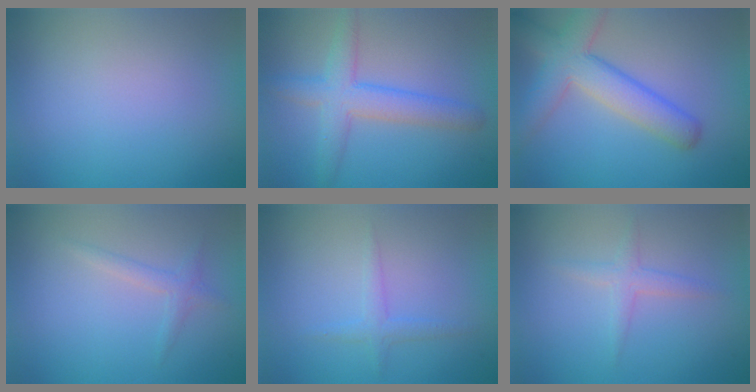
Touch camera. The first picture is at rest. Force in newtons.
{"total": 4.6, "press": 4.6, "slide": 0.1}
{"total": 6.3, "press": 6.3, "slide": 0.4}
{"total": 1.3, "press": 1.3, "slide": 0.0}
{"total": 1.4, "press": 1.4, "slide": 0.0}
{"total": 1.5, "press": 1.5, "slide": 0.1}